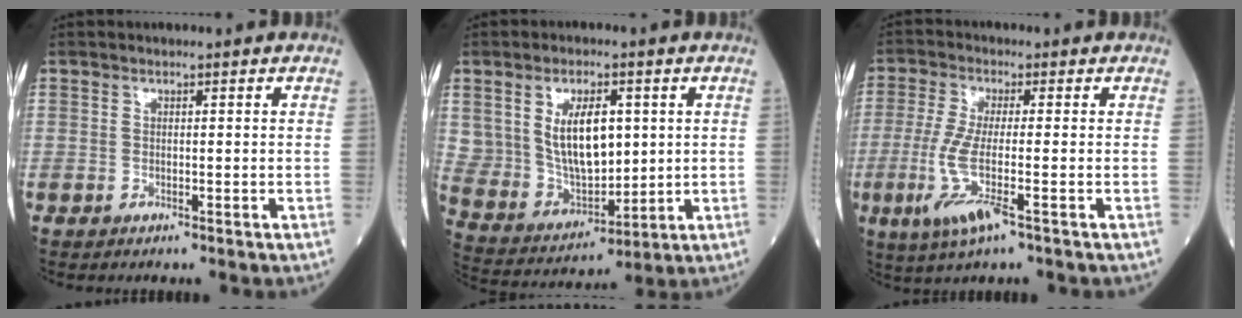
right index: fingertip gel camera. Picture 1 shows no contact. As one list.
[{"total": 11.6, "force": [2.9, 6.0, 9.5], "torque": [-0.184, 0.008, 0.069]}, {"total": 7.9, "force": [-2.9, 0.4, 7.4], "torque": [-0.165, -0.025, -0.064]}]